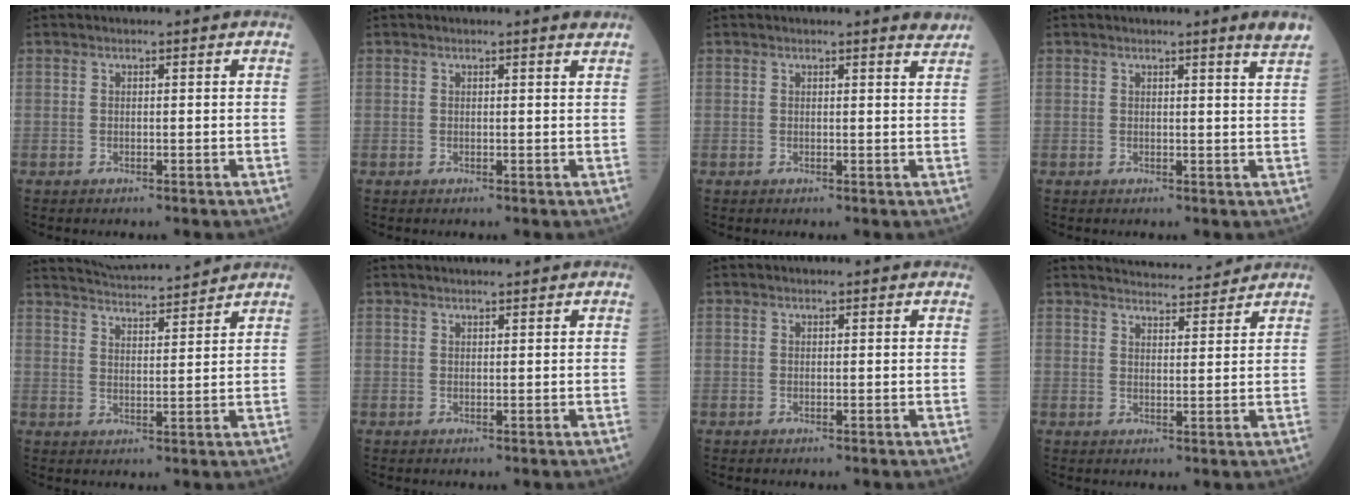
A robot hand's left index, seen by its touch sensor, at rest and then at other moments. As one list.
[{"total": 1.0, "force": [1.0, -0.2, 0.3], "torque": [-0.016, -0.009, 0.009]}, {"total": 1.8, "force": [1.8, -0.2, 0.3], "torque": [-0.007, -0.017, 0.010]}, {"total": 2.5, "force": [2.0, -0.7, 1.4], "torque": [-0.018, -0.016, 0.018]}, {"total": 11.5, "force": [11.1, 0.1, 3.1], "torque": [-0.061, 0.017, 0.169]}, {"total": 3.3, "force": [3.1, 0.1, 1.0], "torque": [-0.012, 0.025, 0.045]}, {"total": 1.3, "force": [1.2, 0.3, 0.4], "torque": [-0.011, 0.008, 0.009]}, {"total": 7.9, "force": [7.8, 0.7, 1.1], "torque": [-0.019, 0.011, 0.103]}]